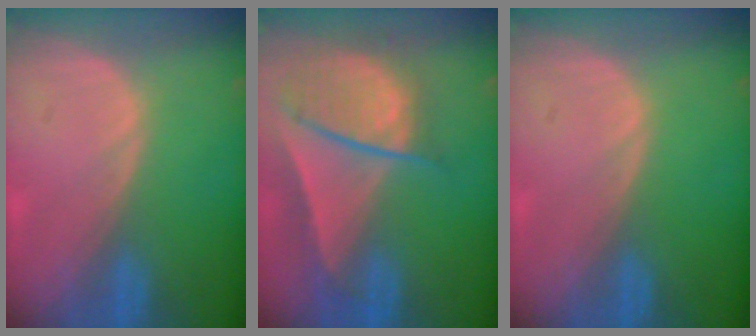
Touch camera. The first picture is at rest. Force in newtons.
{"total": 9.5, "press": 8.2, "slide": 4.9}
{"total": 0.0}